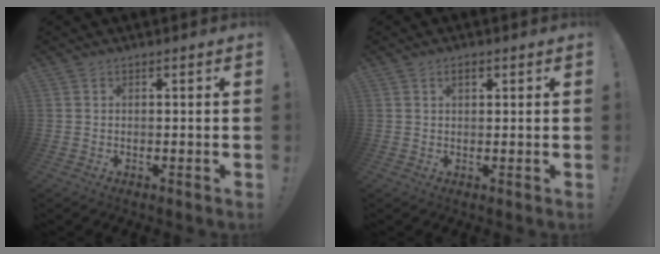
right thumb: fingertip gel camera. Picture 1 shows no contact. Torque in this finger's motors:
{"motor_torque": [0.00, 0.40, 0.12, -0.15, 0.00]}